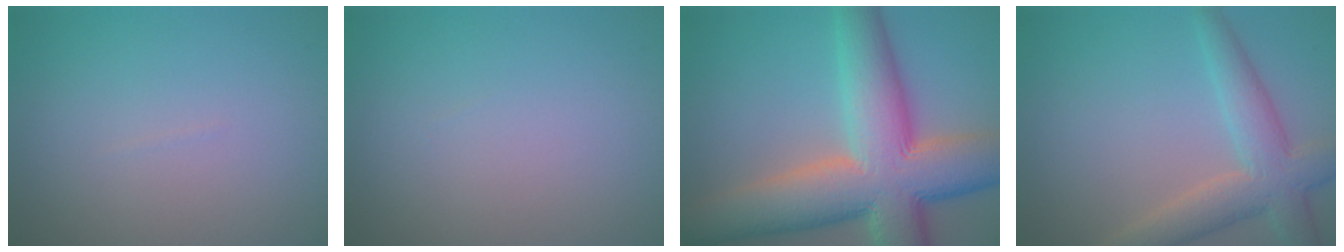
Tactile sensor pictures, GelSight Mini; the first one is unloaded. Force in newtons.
{"total": 0.0}
{"total": 13.6, "press": 13.5, "slide": 0.7}
{"total": 5.2, "press": 5.2, "slide": 0.2}